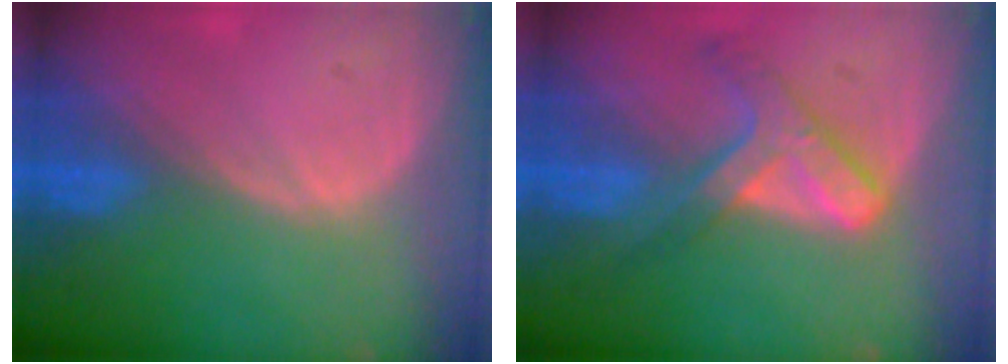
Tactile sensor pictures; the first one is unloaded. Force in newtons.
{"total": 7.1, "press": 6.0, "slide": 3.8}